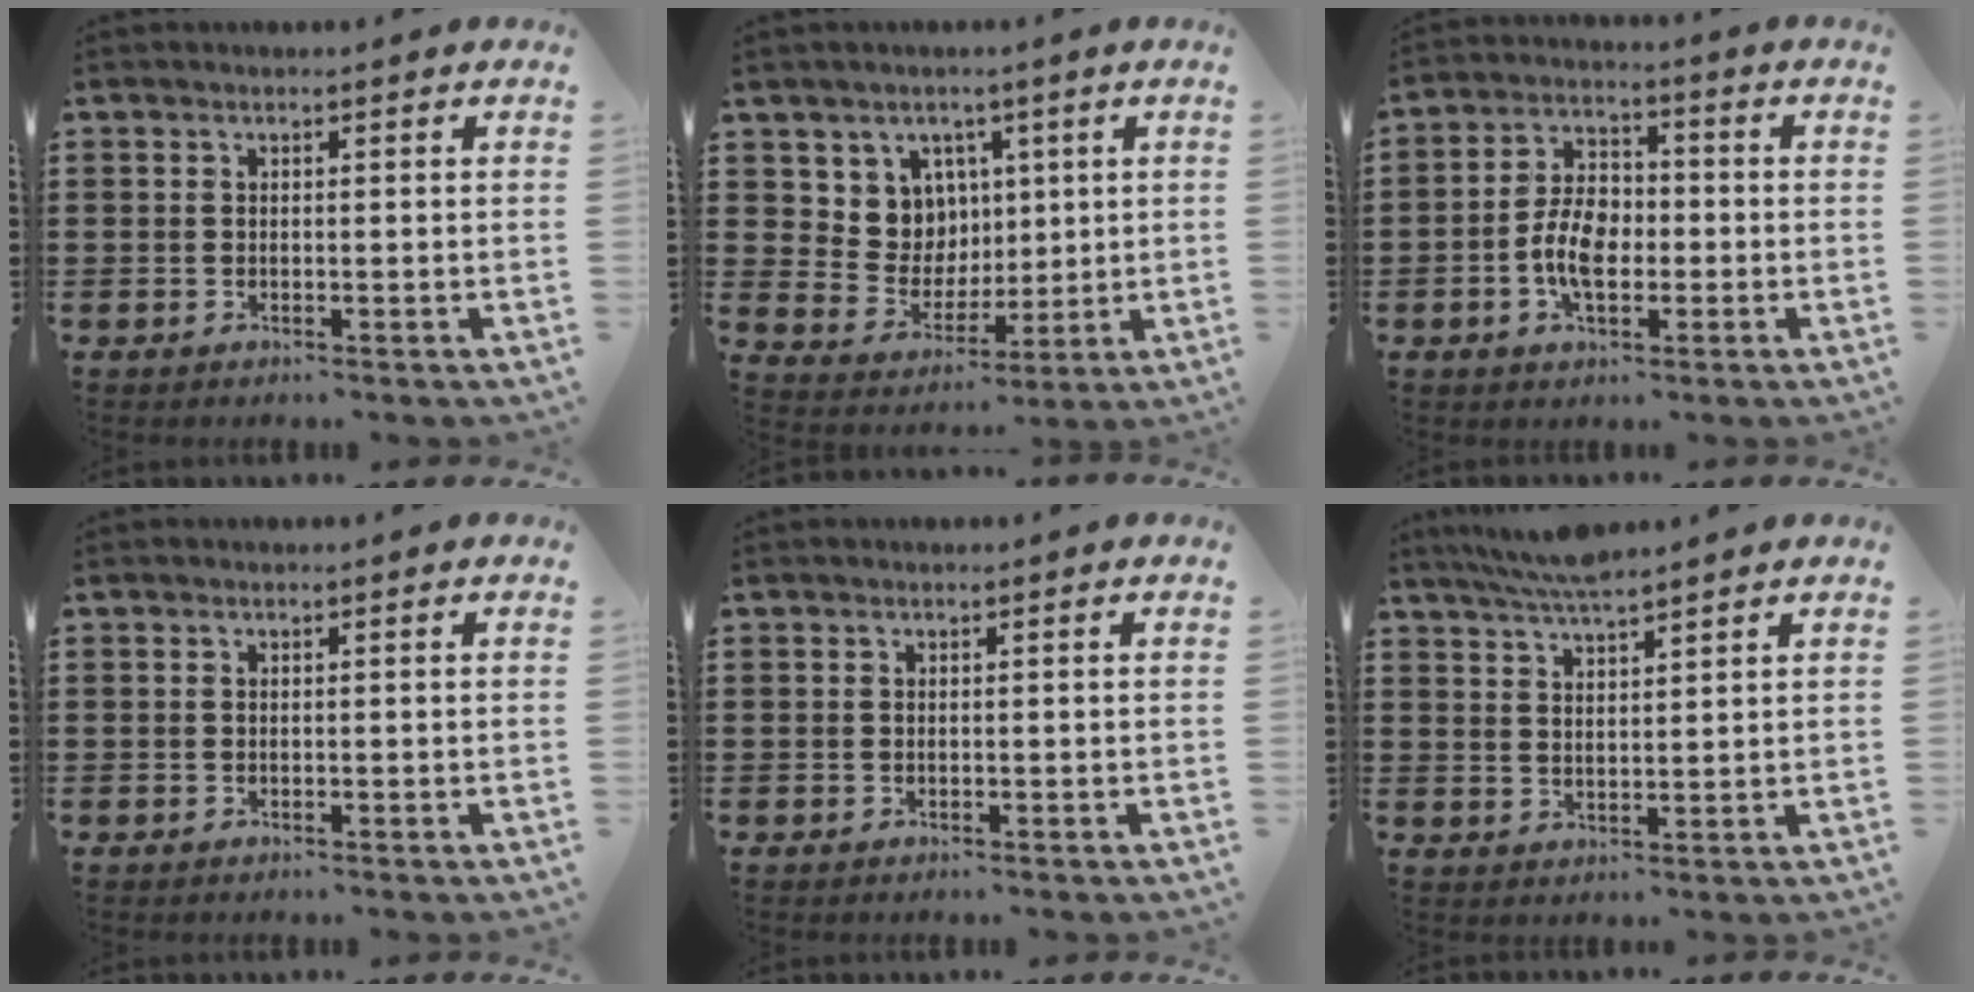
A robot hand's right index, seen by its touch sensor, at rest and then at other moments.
{"total": 7.9, "force": [3.0, 7.2, 1.4], "torque": [-0.061, -0.011, 0.061]}
{"total": 7.3, "force": [-1.6, 4.4, 5.5], "torque": [-0.120, 0.008, -0.033]}
{"total": 0.0}
{"total": 0.0}
{"total": 4.4, "force": [4.0, 0.2, 2.0], "torque": [-0.049, -0.004, 0.072]}